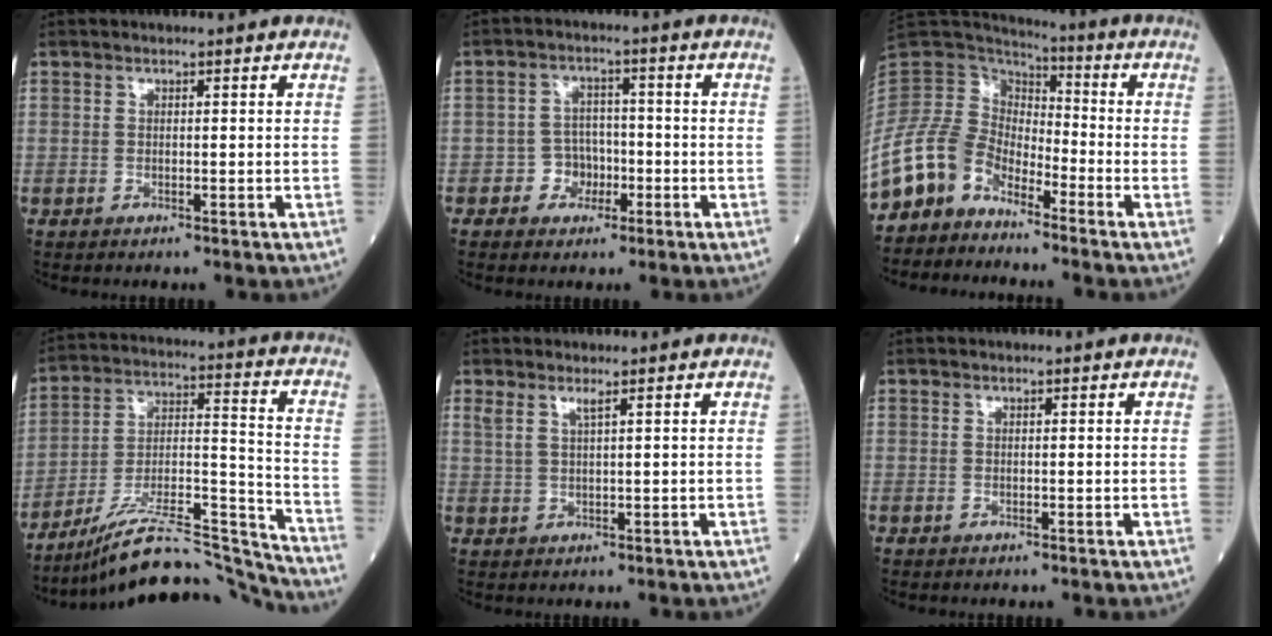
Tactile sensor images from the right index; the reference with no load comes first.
{"total": 4.1, "force": [-1.5, 3.6, 1.1], "torque": [-0.006, 0.012, -0.026]}
{"total": 12.3, "force": [-9.4, 6.4, 4.8], "torque": [-0.119, 0.029, -0.192]}
{"total": 18.9, "force": [-18.1, -0.2, 5.5], "torque": [-0.100, 0.029, -0.302]}
{"total": 2.0, "force": [1.3, -0.1, 1.4], "torque": [-0.038, 0.003, 0.032]}
{"total": 0.0}